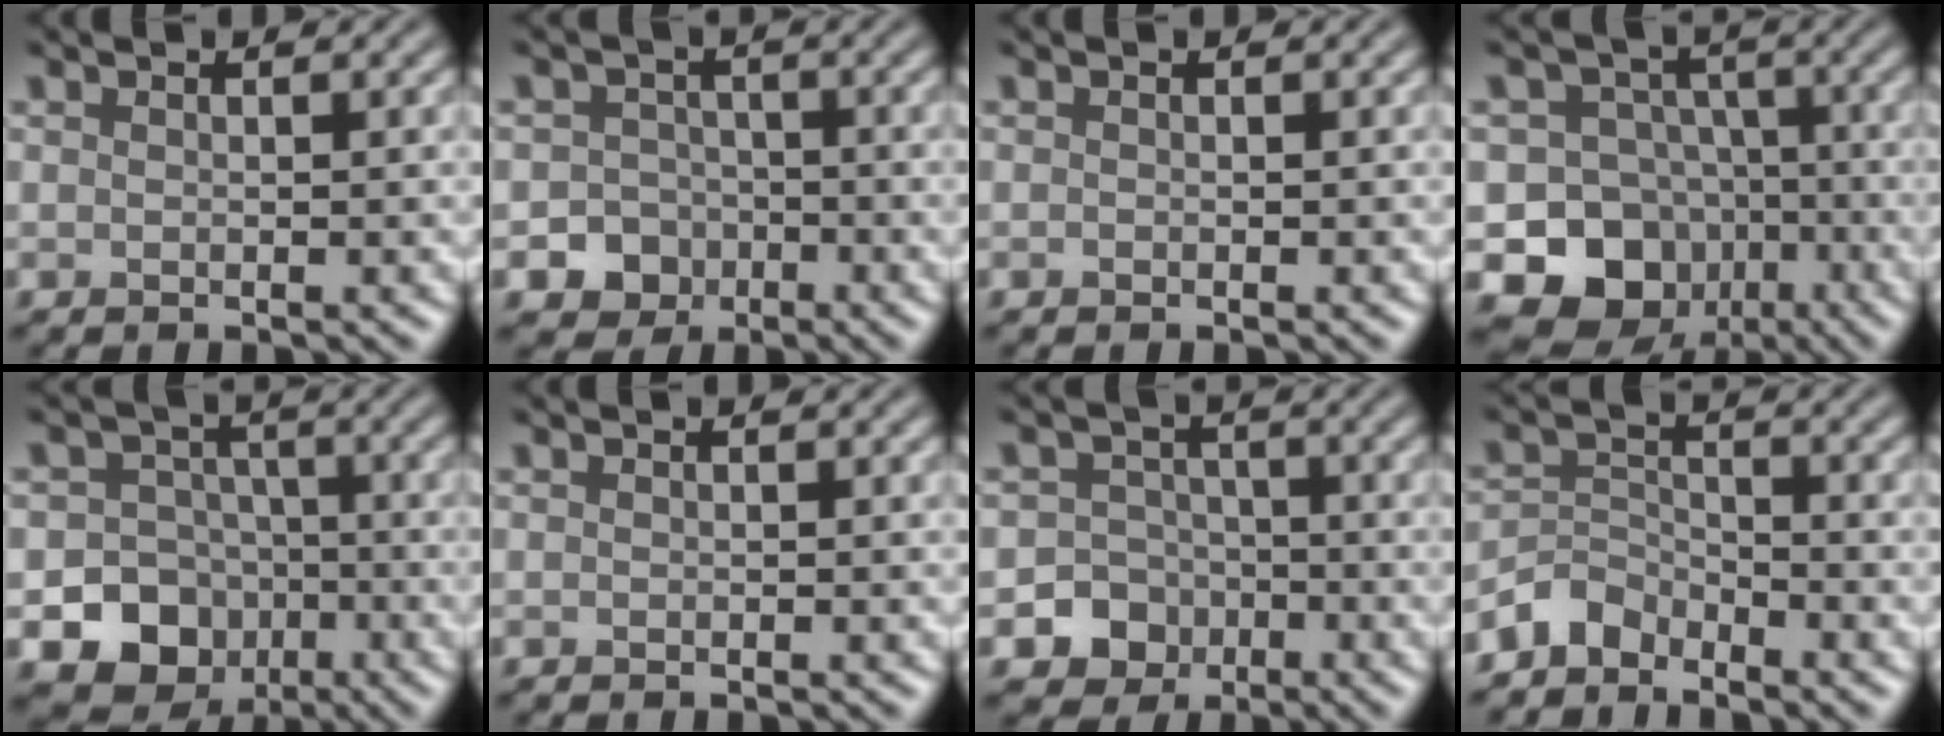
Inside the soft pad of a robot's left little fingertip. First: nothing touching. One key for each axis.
{"total": 4.6, "fx": -2.5, "fy": 3.8, "fz": 0.7, "tx": 0.025, "ty": -0.005, "tz": -0.051}
{"total": 0.0}
{"total": 12.5, "fx": -5.7, "fy": 10.7, "fz": 3.0, "tx": -0.043, "ty": -0.018, "tz": -0.108}
{"total": 11.0, "fx": -4.7, "fy": 9.6, "fz": 2.7, "tx": -0.015, "ty": -0.041, "tz": -0.090}
{"total": 0.0}
{"total": 5.9, "fx": -2.8, "fy": 5.2, "fz": 0.8, "tx": 0.020, "ty": -0.014, "tz": -0.068}
{"total": 2.8, "fx": -2.5, "fy": 1.2, "fz": 0.4, "tx": -0.005, "ty": 0.008, "tz": -0.061}